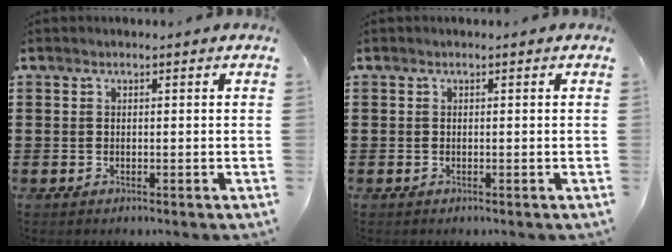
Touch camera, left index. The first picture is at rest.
{"total": 0.0}